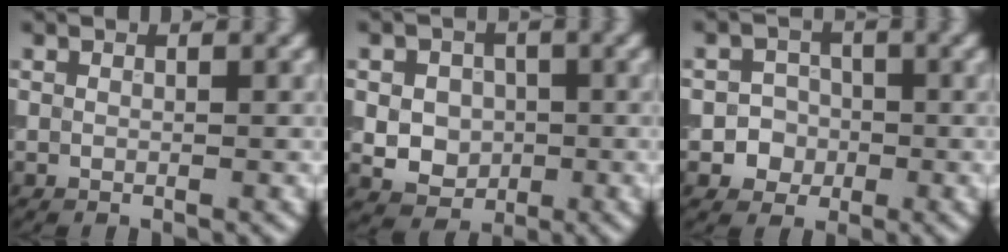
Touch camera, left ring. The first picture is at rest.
{"total": 4.4, "force": [-0.1, 3.8, 2.1], "torque": [-0.027, 0.005, -0.015]}
{"total": 2.9, "force": [-0.8, 2.7, 0.6], "torque": [0.019, 0.002, -0.028]}